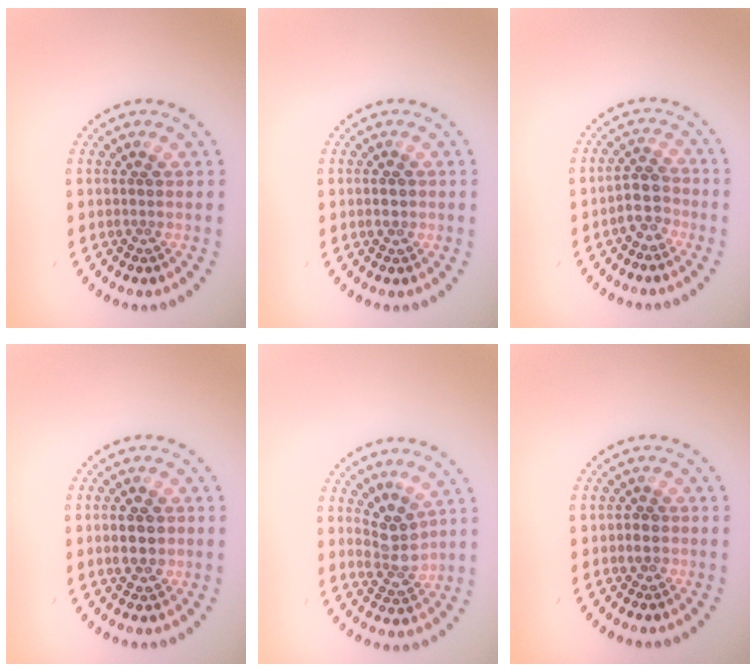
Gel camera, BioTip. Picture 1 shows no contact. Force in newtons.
{"total": 1.5, "press": 1.5, "slide": 0.0}
{"total": 2.7, "press": 2.3, "slide": 1.5}
{"total": 2.9, "press": 2.9, "slide": 0.1}
{"total": 3.2, "press": 2.9, "slide": 1.5}
{"total": 1.0, "press": 0.9, "slide": 0.4}